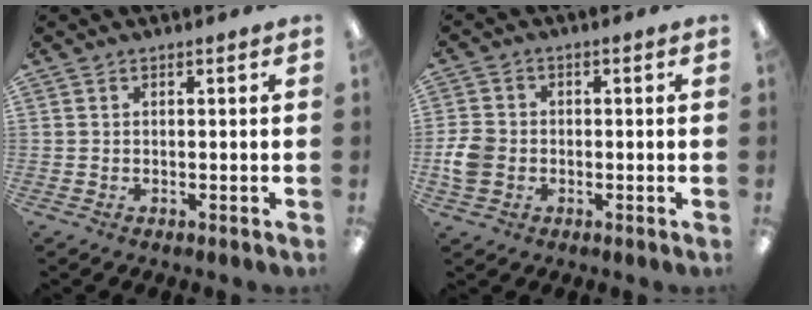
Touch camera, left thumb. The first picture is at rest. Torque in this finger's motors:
{"motor_torque": [-0.61, 0.64, 0.04, -0.02, 0.00]}